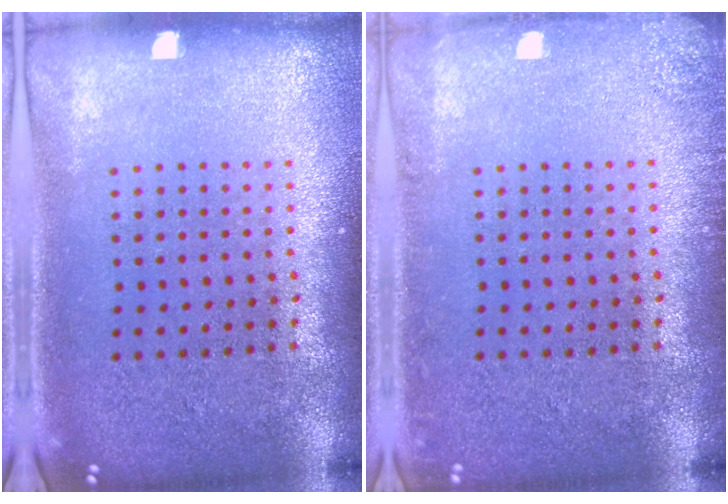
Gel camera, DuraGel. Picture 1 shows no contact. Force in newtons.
{"total": 1.3, "press": 1.3, "slide": 0.2}